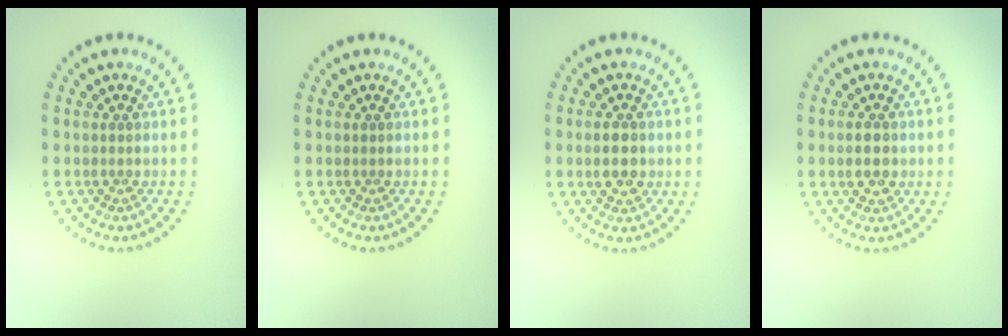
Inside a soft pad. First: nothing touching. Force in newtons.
{"total": 0.0}
{"total": 2.7, "press": 2.7, "slide": 0.2}
{"total": 2.7, "press": 2.7, "slide": 0.1}